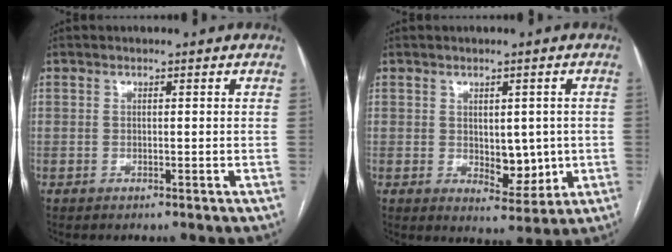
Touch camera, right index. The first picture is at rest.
{"total": 6.2, "force": [-0.2, 3.3, 5.2], "torque": [-0.067, -0.003, 0.011]}